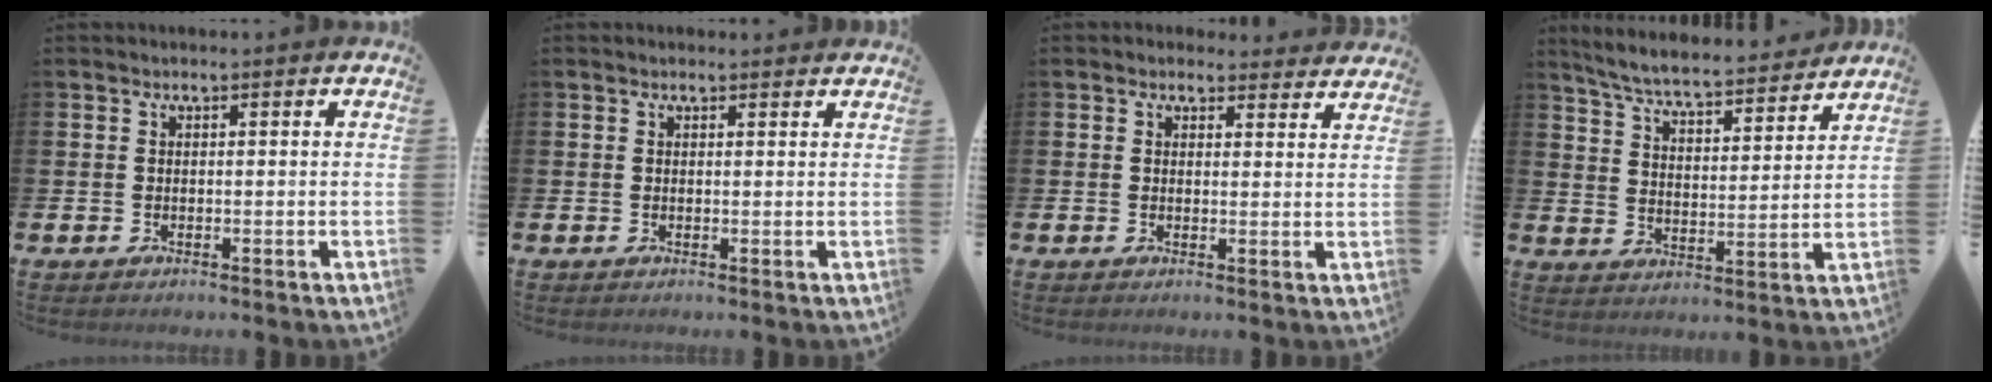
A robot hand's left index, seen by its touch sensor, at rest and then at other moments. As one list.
[{"total": 0.8, "force": [0.7, 0.2, 0.1], "torque": [0.010, -0.002, 0.011]}, {"total": 2.5, "force": [2.4, 0.9, -0.1], "torque": [0.009, -0.010, 0.041]}, {"total": 6.5, "force": [6.2, 0.7, 1.8], "torque": [-0.066, -0.046, 0.105]}]